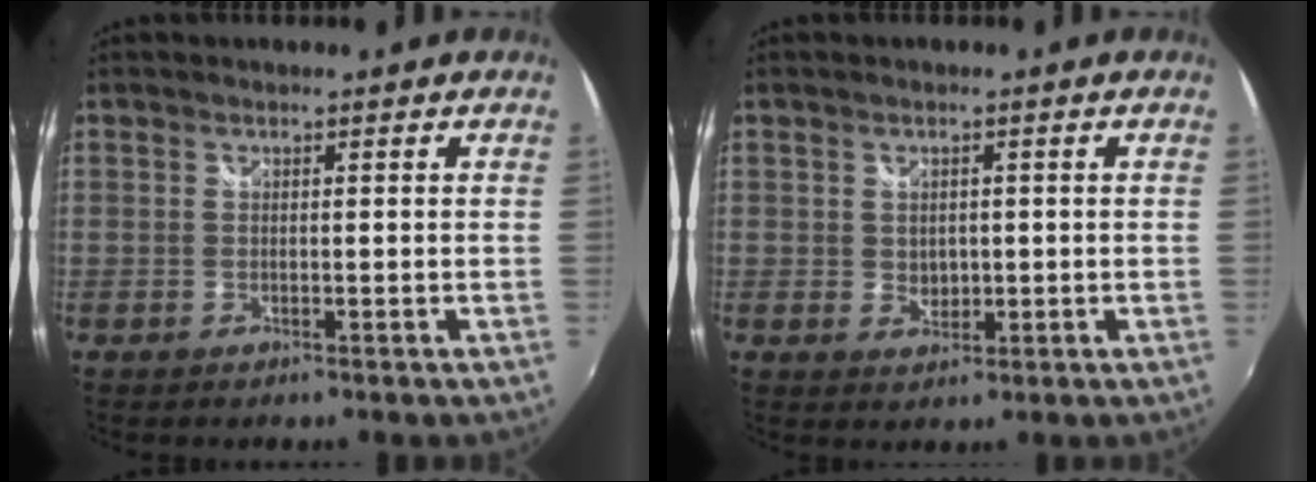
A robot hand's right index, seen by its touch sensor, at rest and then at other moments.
{"total": 2.9, "force": [0.0, 2.4, 1.6], "torque": [-0.025, -0.001, 0.001]}